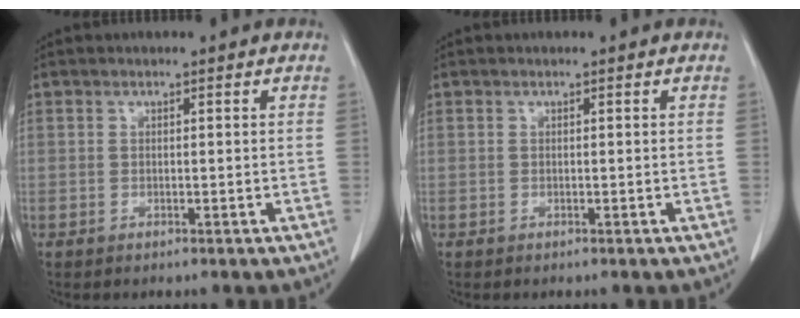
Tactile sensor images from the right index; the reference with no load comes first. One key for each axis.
{"total": 0.0}